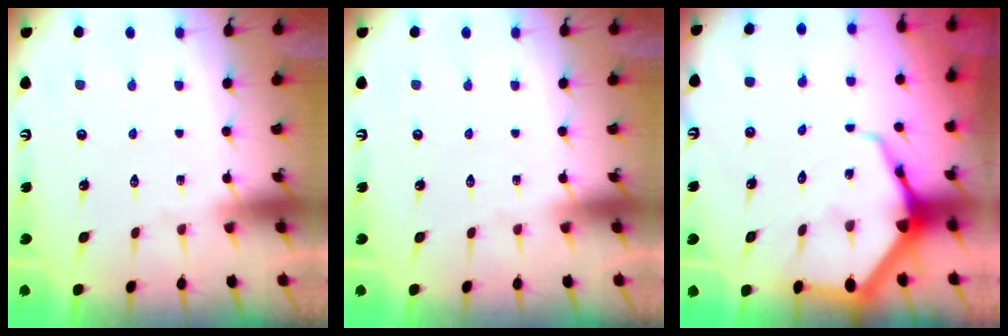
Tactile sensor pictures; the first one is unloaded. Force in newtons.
{"total": 0.0}
{"total": 8.2, "press": 8.1, "slide": 0.9}